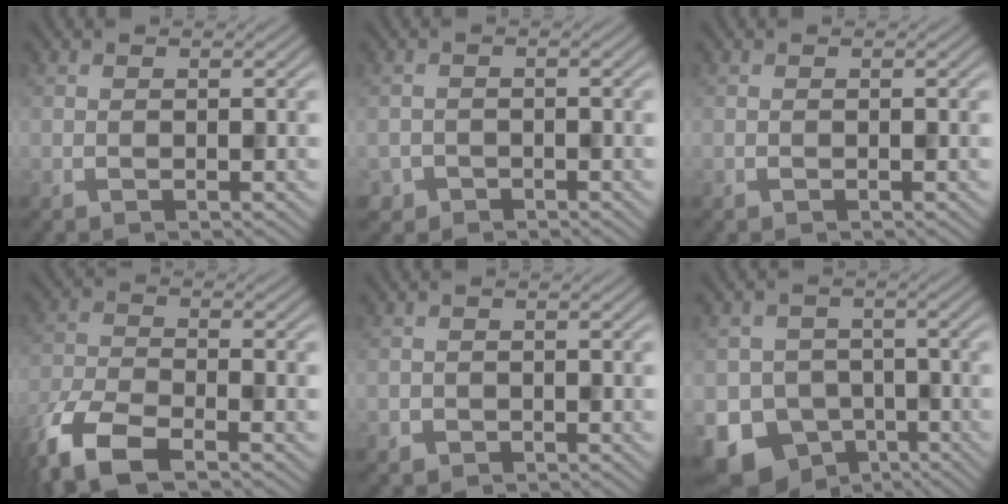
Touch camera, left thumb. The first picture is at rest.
{"total": 1.7, "force": [-1.1, 1.1, -0.5], "torque": [0.014, -0.004, -0.019]}
{"total": 0.0}
{"total": 7.8, "force": [-5.4, 3.1, 4.7], "torque": [-0.099, -0.019, -0.114]}
{"total": 1.1, "force": [-0.4, 1.0, -0.2], "torque": [0.003, -0.006, -0.005]}
{"total": 11.0, "force": [-6.1, 8.7, 2.7], "torque": [-0.074, -0.040, -0.094]}